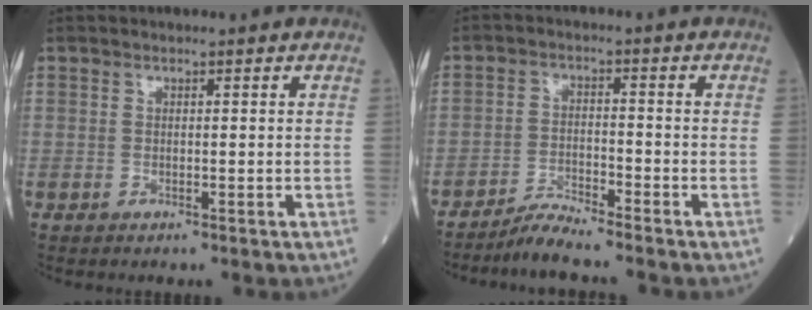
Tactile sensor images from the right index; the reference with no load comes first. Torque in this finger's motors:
{"motor_torque": [-0.14, -0.34, 0.11, -0.01]}